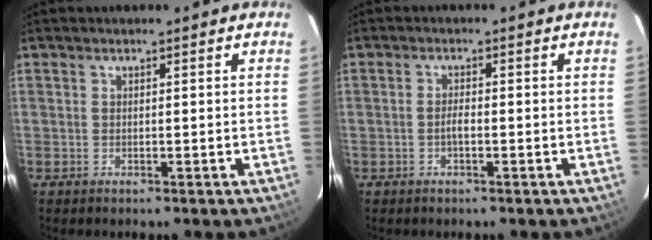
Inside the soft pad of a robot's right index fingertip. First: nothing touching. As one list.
[{"total": 1.5, "force": [-0.7, 0.5, 1.3], "torque": [-0.025, 0.001, -0.013]}]